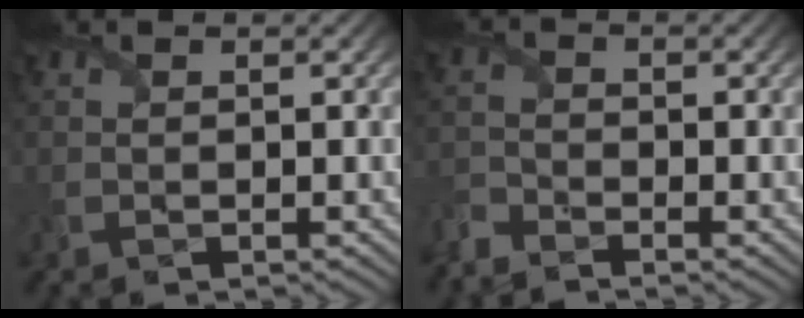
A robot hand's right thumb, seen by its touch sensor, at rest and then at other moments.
{"total": 3.1, "force": [-2.9, 0.7, 0.7], "torque": [-0.022, -0.012, -0.075]}